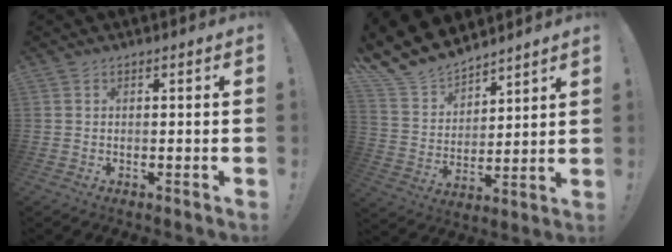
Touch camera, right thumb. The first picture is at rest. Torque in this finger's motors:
{"motor_torque": [-0.82, 0.87, 0.01, 0.18, 0.05]}